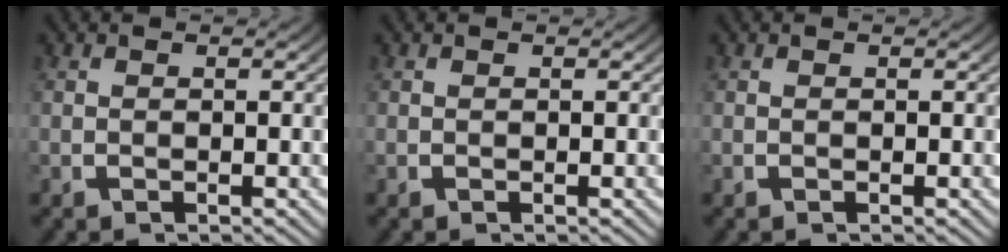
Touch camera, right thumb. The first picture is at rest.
{"total": 0.0}
{"total": 0.0}